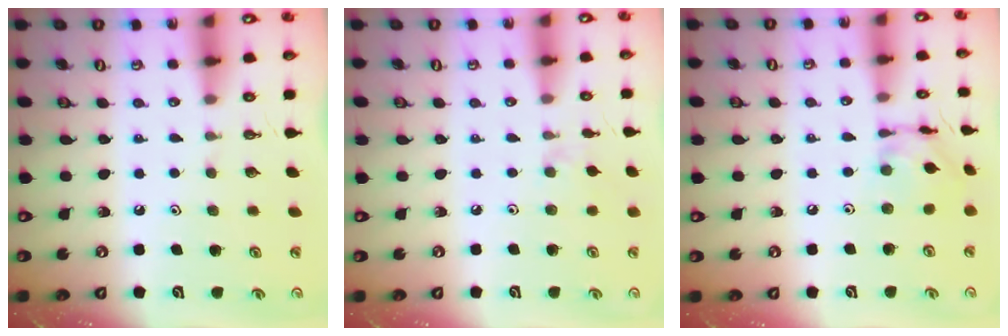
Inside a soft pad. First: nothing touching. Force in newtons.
{"total": 1.2, "press": 1.1, "slide": 0.4}
{"total": 10.2, "press": 10.2, "slide": 0.7}